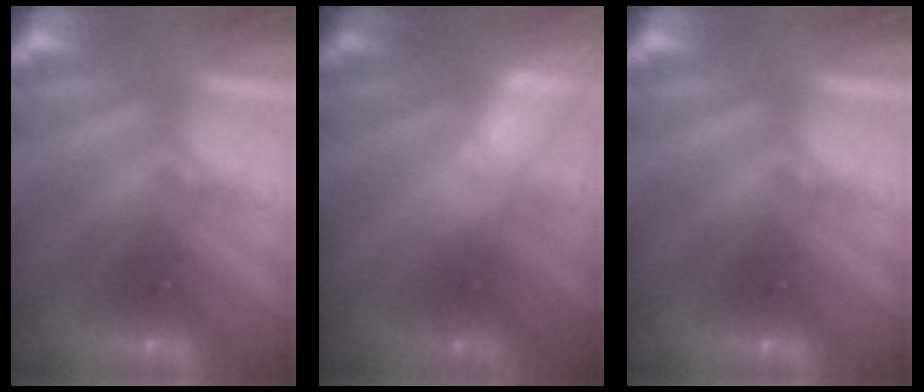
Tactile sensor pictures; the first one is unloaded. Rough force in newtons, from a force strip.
{"total": 2.6}
{"total": 0.0}